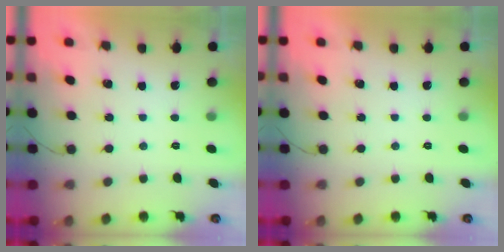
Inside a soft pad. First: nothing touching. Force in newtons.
{"total": 0.0}